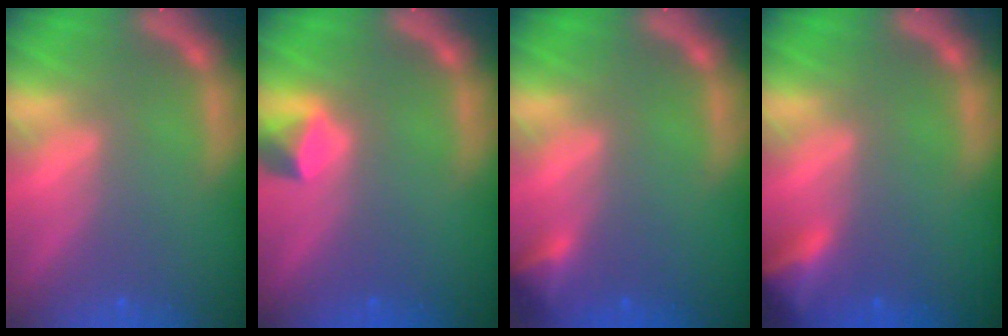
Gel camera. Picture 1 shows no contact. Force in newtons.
{"total": 1.9}
{"total": 1.9}
{"total": 3.5}